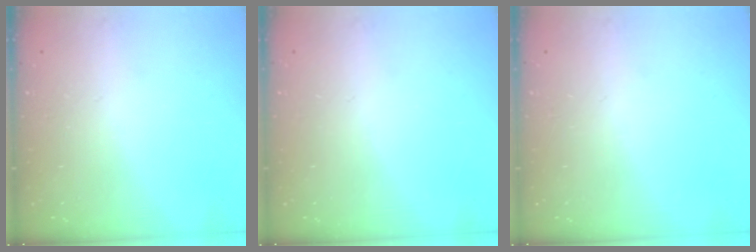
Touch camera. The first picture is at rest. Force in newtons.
{"total": 0.0}
{"total": 0.0}